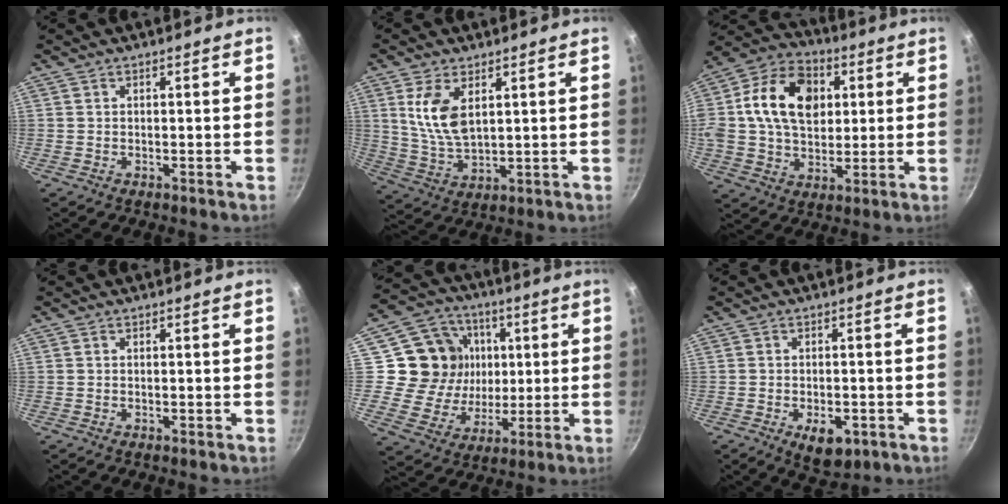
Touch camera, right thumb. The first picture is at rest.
{"total": 9.4, "force": [3.2, 4.8, 7.4], "torque": [-0.141, -0.024, 0.072]}
{"total": 19.0, "force": [3.8, 13.6, 12.7], "torque": [-0.197, 0.019, 0.053]}
{"total": 0.0}
{"total": 16.6, "force": [3.1, 14.9, 6.8], "torque": [-0.095, 0.004, 0.056]}
{"total": 6.6, "force": [-2.6, 3.6, 4.9], "torque": [-0.054, 0.007, -0.026]}